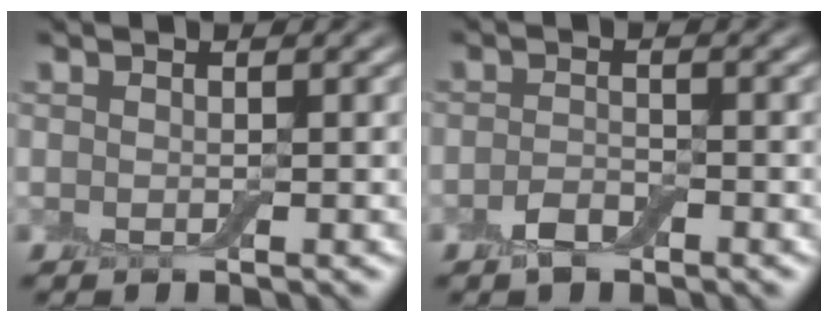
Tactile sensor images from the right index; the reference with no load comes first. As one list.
[{"total": 2.0, "force": [-1.3, 0.9, 1.2], "torque": [-0.023, 0.003, -0.026]}]